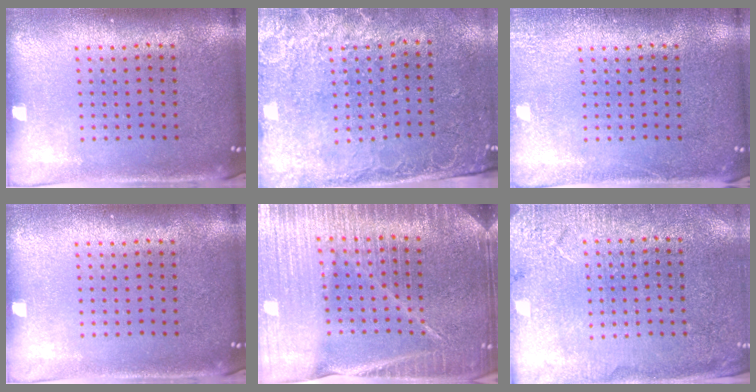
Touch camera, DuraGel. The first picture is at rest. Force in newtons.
{"total": 2.6, "press": 2.1, "slide": 1.4}
{"total": 1.7, "press": 1.7, "slide": 0.3}
{"total": 0.0}
{"total": 4.9, "press": 4.5, "slide": 2.1}
{"total": 2.6, "press": 2.6, "slide": 0.2}